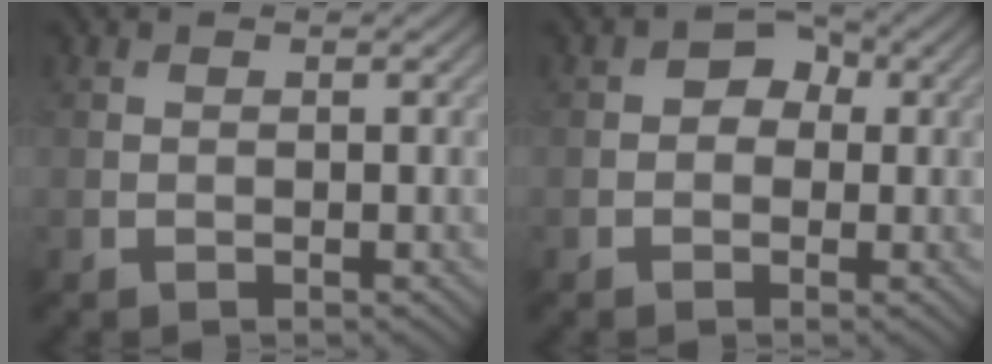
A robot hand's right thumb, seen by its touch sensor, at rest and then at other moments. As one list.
[{"total": 2.9, "force": [0.2, 2.4, 1.6], "torque": [-0.020, 0.005, -0.008]}]